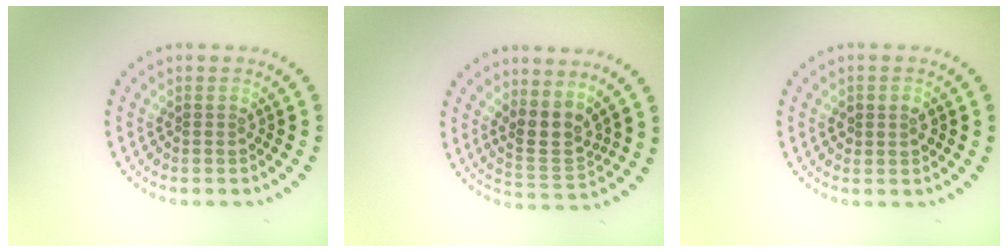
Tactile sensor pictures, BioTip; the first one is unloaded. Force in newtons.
{"total": 3.1, "press": 2.7, "slide": 1.6}
{"total": 1.6, "press": 1.5, "slide": 0.4}